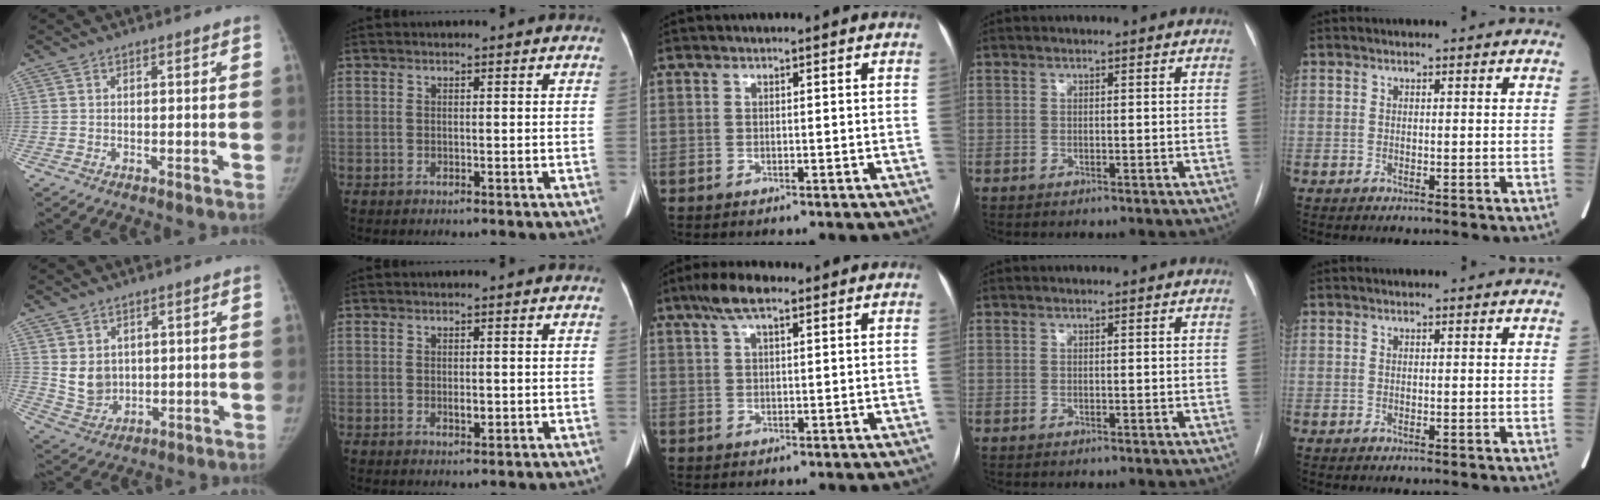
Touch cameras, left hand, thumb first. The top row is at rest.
{"thumb": {"total": 6.6, "force": [1.7, 5.4, 3.3], "torque": [-0.040, -0.021, 0.053]}, "index": {"total": 1.2, "force": [0.0, 0.6, 1.0], "torque": [-0.017, -0.001, 0.001]}, "middle": {"total": 5.3, "force": [3.4, 1.4, 3.8], "torque": [-0.080, 0.019, 0.060]}}